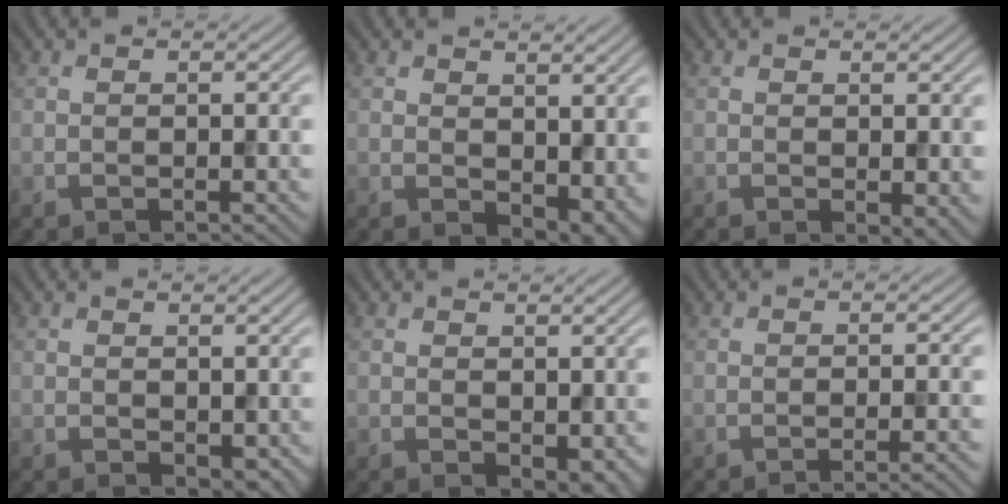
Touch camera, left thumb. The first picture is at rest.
{"total": 5.9, "force": [1.2, 4.0, 4.2], "torque": [-0.071, -0.025, 0.035]}
{"total": 2.4, "force": [-0.2, 1.2, 2.1], "torque": [-0.028, -0.008, -0.001]}
{"total": 1.8, "force": [0.4, 1.2, 1.3], "torque": [-0.022, -0.008, 0.011]}
{"total": 2.9, "force": [0.2, 1.8, 2.2], "torque": [-0.033, -0.010, 0.009]}
{"total": 3.0, "force": [-1.7, 0.5, 2.4], "torque": [-0.025, 0.005, -0.038]}